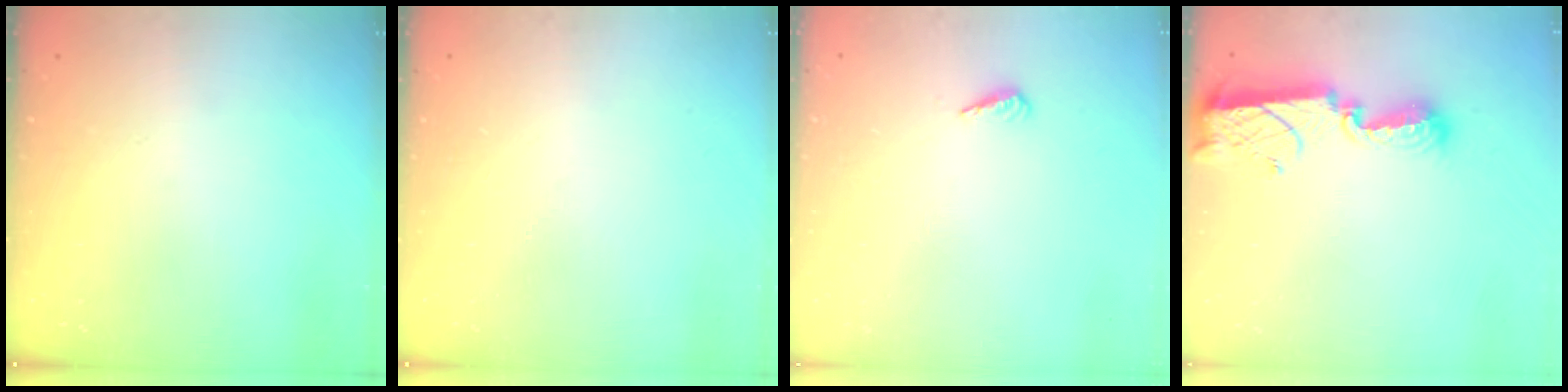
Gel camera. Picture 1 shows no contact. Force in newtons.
{"total": 0.0}
{"total": 3.6, "press": 3.4, "slide": 1.2}
{"total": 9.8, "press": 9.8, "slide": 0.5}